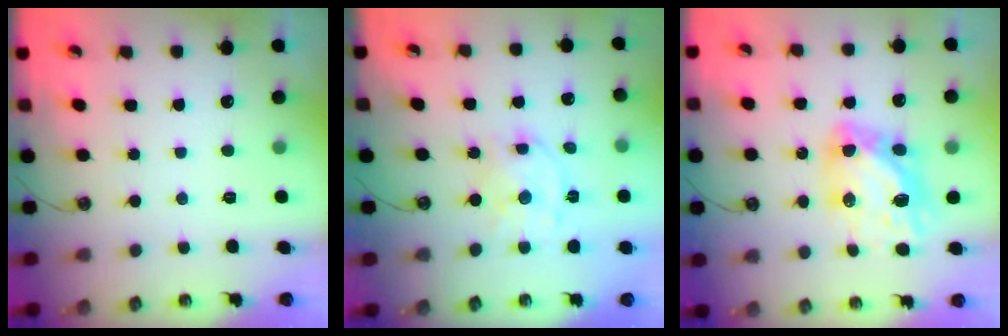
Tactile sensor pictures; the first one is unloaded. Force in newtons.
{"total": 9.8, "press": 9.8, "slide": 0.8}
{"total": 13.1, "press": 13.0, "slide": 1.6}